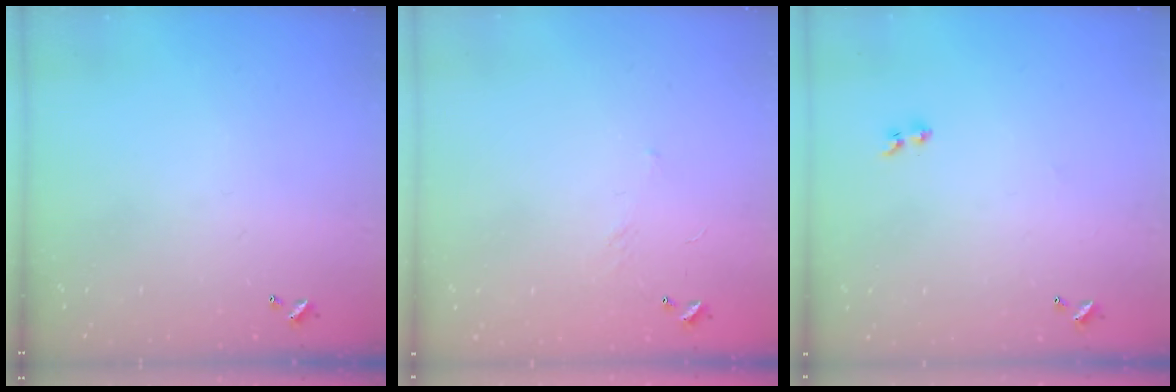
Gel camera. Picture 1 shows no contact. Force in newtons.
{"total": 6.2, "press": 6.2, "slide": 0.8}
{"total": 2.0, "press": 1.7, "slide": 1.0}